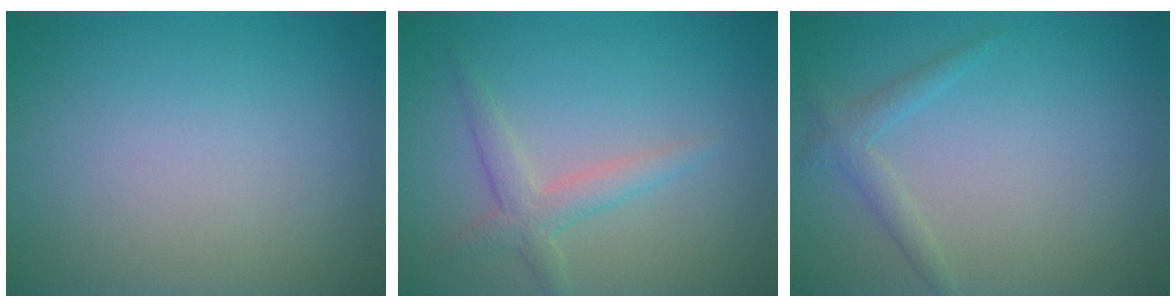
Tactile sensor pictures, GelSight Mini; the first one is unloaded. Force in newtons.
{"total": 2.4, "press": 2.4, "slide": 0.1}
{"total": 1.5, "press": 1.5, "slide": 0.1}